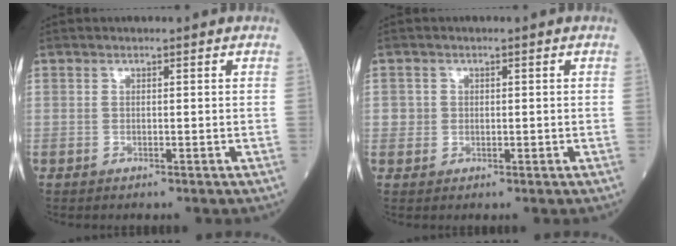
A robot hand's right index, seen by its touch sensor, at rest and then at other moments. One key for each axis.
{"total": 1.8, "fx": 0.2, "fy": 1.8, "fz": 0.2, "tx": 0.003, "ty": 0.004, "tz": 0.001}